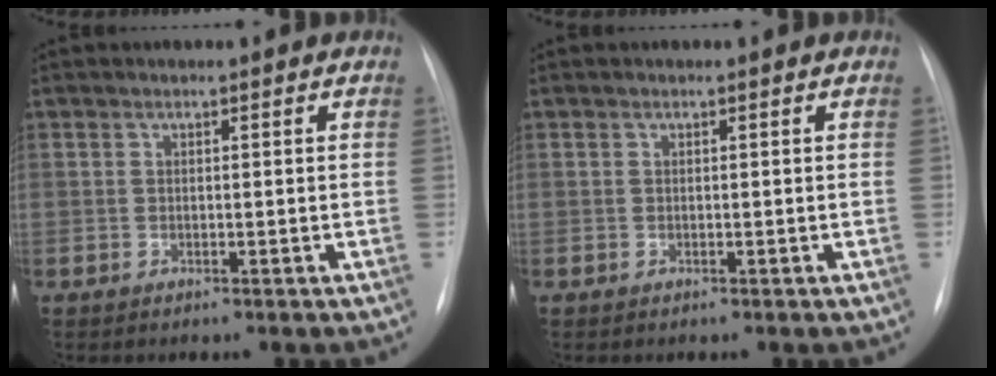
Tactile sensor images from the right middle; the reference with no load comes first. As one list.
[{"total": 0.0}]